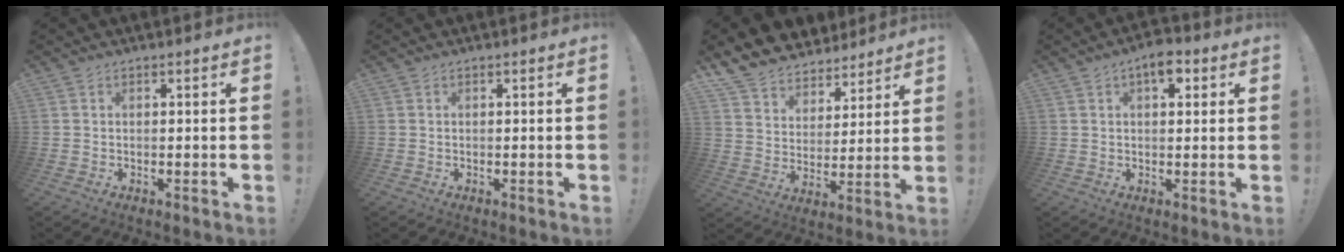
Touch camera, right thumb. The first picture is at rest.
{"total": 0.0}
{"total": 8.8, "force": [7.2, 5.0, 0.4], "torque": [-0.019, -0.068, 0.141]}
{"total": 5.3, "force": [2.5, 2.6, 3.8], "torque": [-0.050, -0.008, 0.039]}